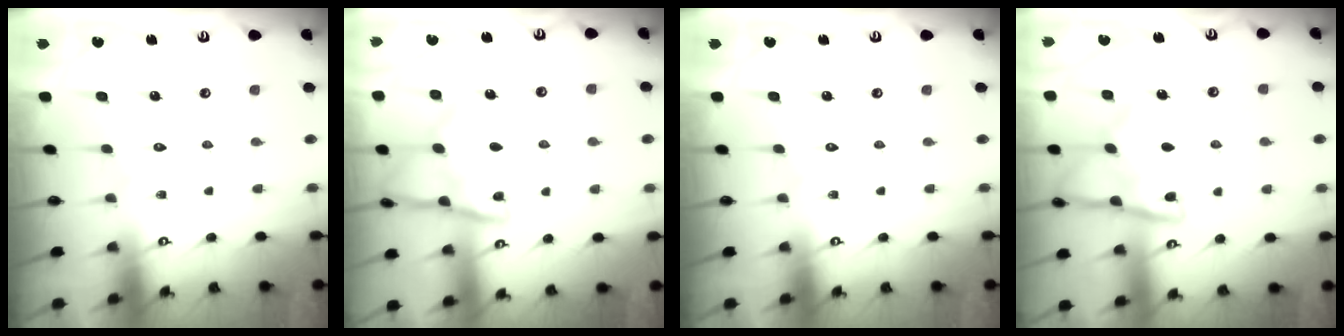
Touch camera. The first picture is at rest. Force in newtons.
{"total": 12.3, "press": 12.3, "slide": 1.0}
{"total": 0.0}
{"total": 13.1, "press": 13.0, "slide": 1.4}